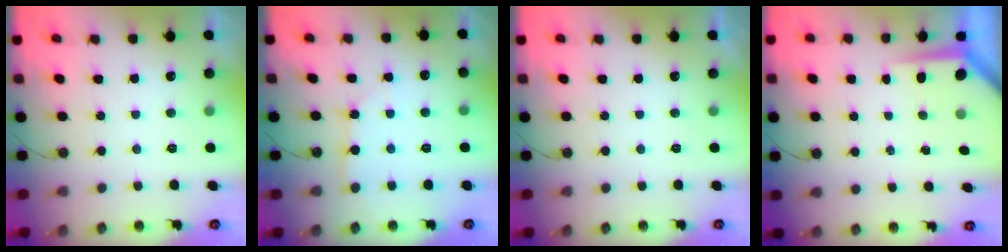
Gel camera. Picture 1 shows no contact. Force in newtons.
{"total": 2.4, "press": 2.3, "slide": 0.3}
{"total": 0.0}
{"total": 3.9, "press": 3.9, "slide": 0.2}